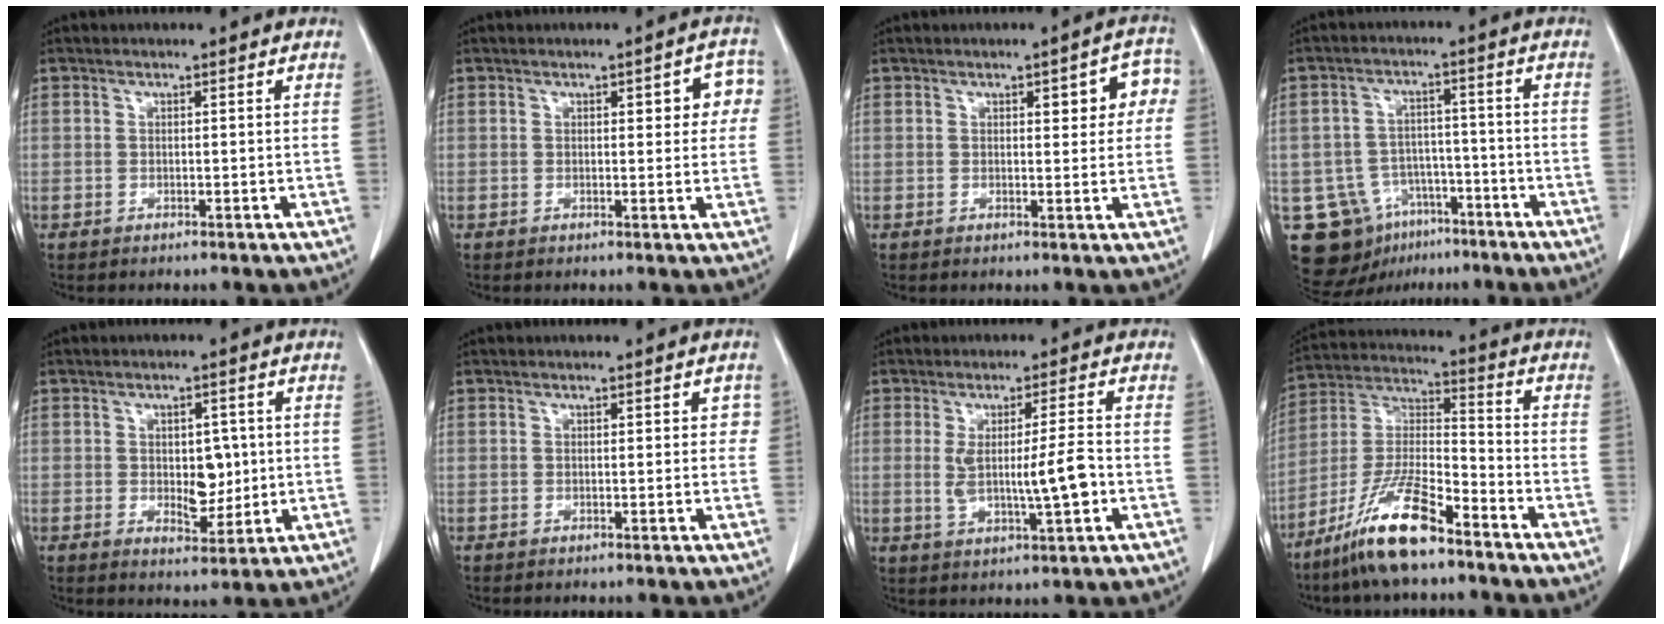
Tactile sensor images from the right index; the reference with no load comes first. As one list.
[{"total": 5.0, "force": [1.3, 2.1, 4.4], "torque": [-0.035, 0.016, 0.011]}, {"total": 5.8, "force": [1.7, 2.1, 5.1], "torque": [-0.048, 0.018, 0.015]}, {"total": 11.4, "force": [-6.3, 8.8, 3.8], "torque": [-0.068, 0.024, -0.090]}, {"total": 5.6, "force": [0.2, 3.1, 4.6], "torque": [-0.063, 0.000, 0.012]}, {"total": 1.6, "force": [0.4, 1.1, 1.0], "torque": [-0.002, 0.014, 0.002]}, {"total": 7.3, "force": [-0.5, 0.5, 7.3], "torque": [-0.125, -0.006, -0.004]}, {"total": 13.3, "force": [-9.3, 2.6, 9.1], "torque": [-0.194, -0.006, -0.177]}]